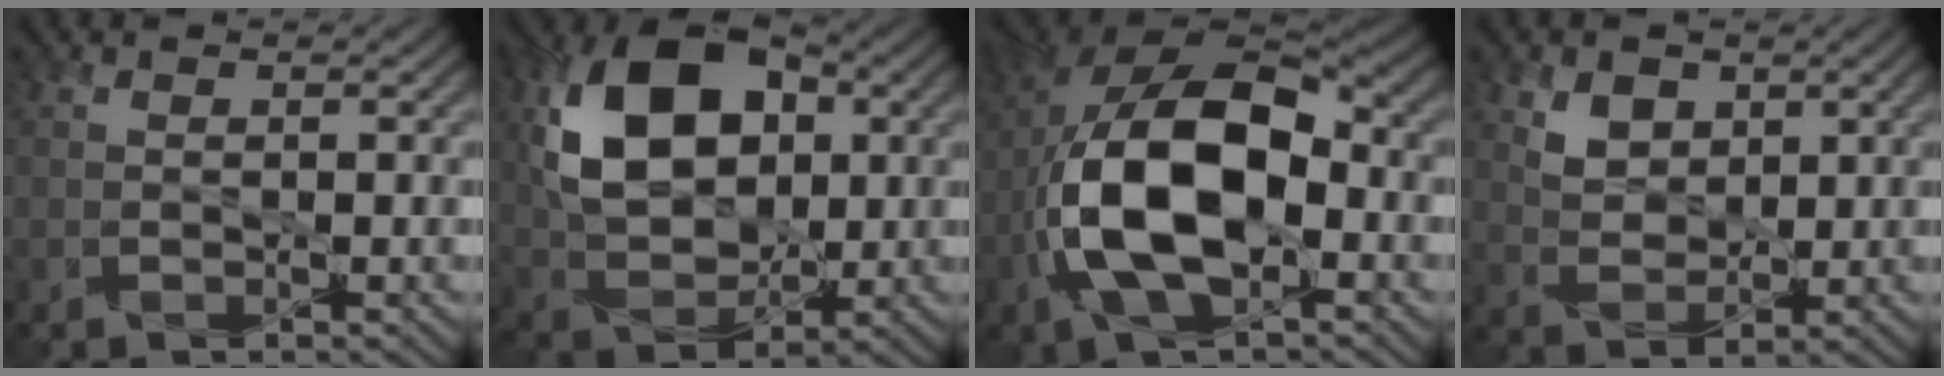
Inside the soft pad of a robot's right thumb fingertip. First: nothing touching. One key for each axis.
{"total": 12.8, "fx": 3.0, "fy": 8.6, "fz": 9.0, "tx": -0.181, "ty": 0.010, "tz": 0.059}
{"total": 15.1, "fx": -3.0, "fy": 8.0, "fz": 12.4, "tx": -0.240, "ty": 0.003, "tz": -0.065}
{"total": 4.4, "fx": 2.5, "fy": 2.9, "fz": 2.2, "tx": -0.059, "ty": -0.011, "tz": 0.047}